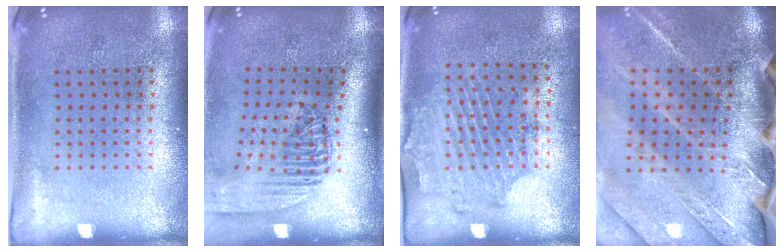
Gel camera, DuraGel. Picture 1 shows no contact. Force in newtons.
{"total": 2.4, "press": 1.8, "slide": 1.6}
{"total": 1.7, "press": 1.3, "slide": 1.1}
{"total": 3.9, "press": 3.3, "slide": 2.1}